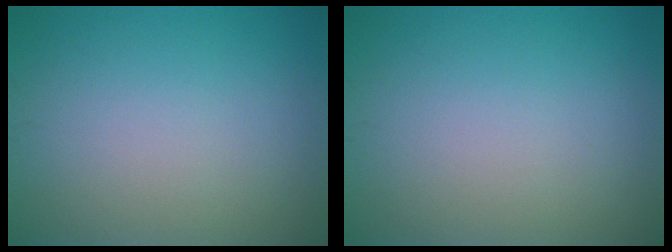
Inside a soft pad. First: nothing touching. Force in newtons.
{"total": 0.0}